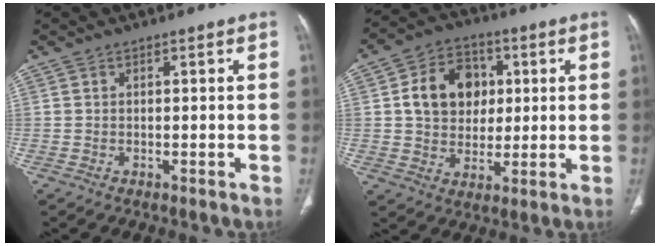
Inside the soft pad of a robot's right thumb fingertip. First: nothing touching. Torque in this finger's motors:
{"motor_torque": [-1.10, 1.15, 0.93, -0.29, 0.09]}